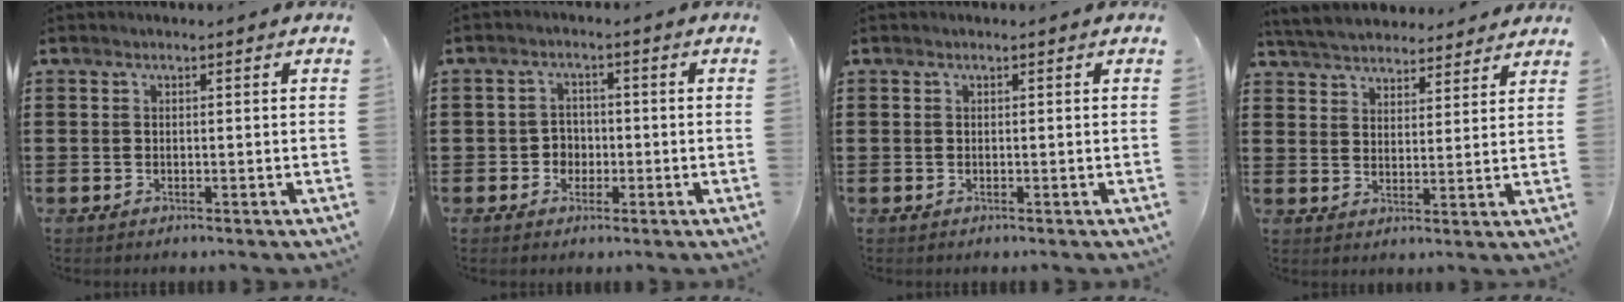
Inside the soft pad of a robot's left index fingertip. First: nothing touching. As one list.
[{"total": 2.7, "force": [-0.8, 2.4, 1.0], "torque": [-0.027, 0.004, -0.021]}, {"total": 0.0}, {"total": 5.1, "force": [4.9, 1.1, 0.8], "torque": [-0.037, -0.020, 0.089]}]